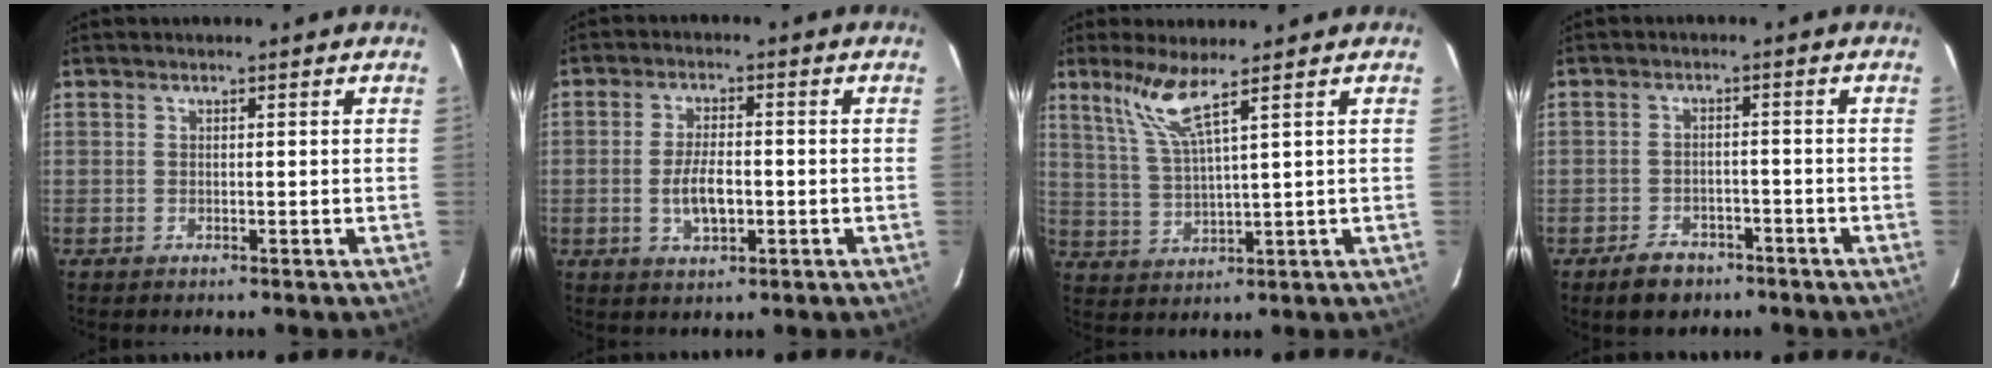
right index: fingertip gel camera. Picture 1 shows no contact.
{"total": 5.9, "force": [-1.3, 2.5, 5.1], "torque": [-0.103, -0.001, -0.019]}
{"total": 6.6, "force": [4.5, -0.6, 4.8], "torque": [-0.098, 0.001, 0.100]}
{"total": 5.8, "force": [-4.1, 3.5, 2.1], "torque": [-0.054, 0.009, -0.055]}